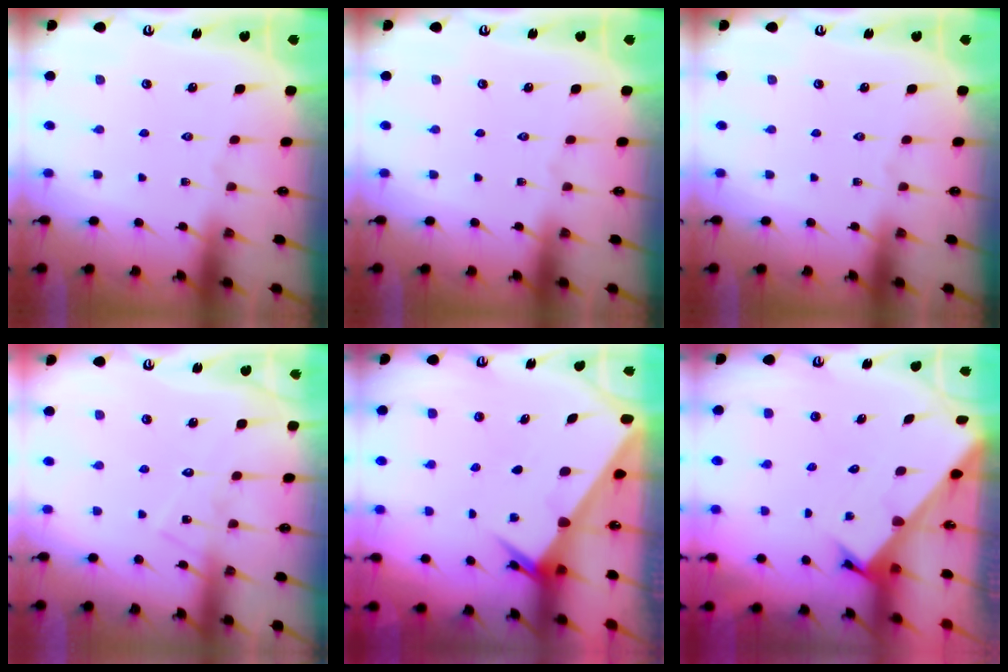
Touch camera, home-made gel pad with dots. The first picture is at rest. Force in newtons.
{"total": 0.0}
{"total": 0.0}
{"total": 9.3, "press": 9.3, "slide": 0.6}
{"total": 2.8, "press": 2.8, "slide": 0.2}
{"total": 2.5, "press": 2.5, "slide": 0.3}